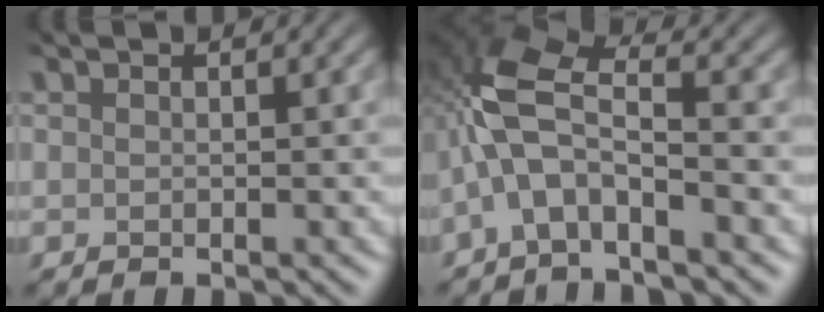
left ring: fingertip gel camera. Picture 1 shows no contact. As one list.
[{"total": 5.3, "force": [-2.1, 2.6, 4.1], "torque": [-0.091, 0.017, -0.052]}]